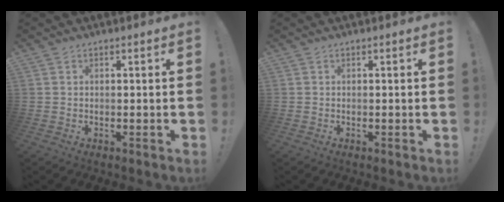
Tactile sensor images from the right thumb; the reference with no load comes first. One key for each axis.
{"total": 0.0}